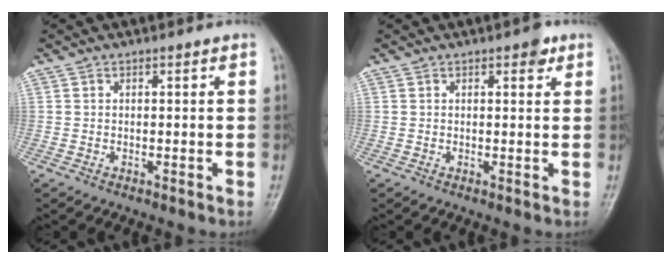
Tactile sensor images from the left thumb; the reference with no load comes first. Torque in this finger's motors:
{"motor_torque": [3.23, 1.29, 0.59, 0.04, 0.04]}